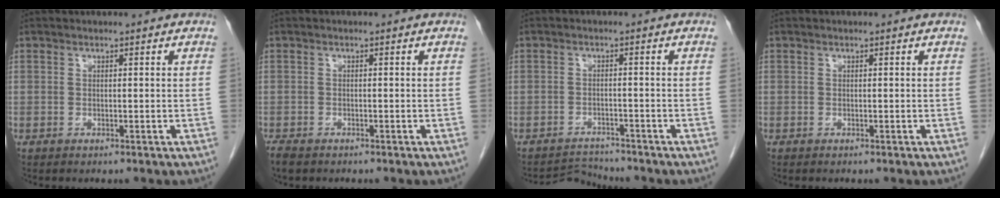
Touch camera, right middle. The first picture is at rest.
{"total": 2.7, "force": [-2.1, 1.0, 1.2], "torque": [-0.027, -0.006, -0.033]}
{"total": 3.2, "force": [-2.9, -0.1, -1.4], "torque": [0.027, -0.005, -0.046]}
{"total": 0.0}